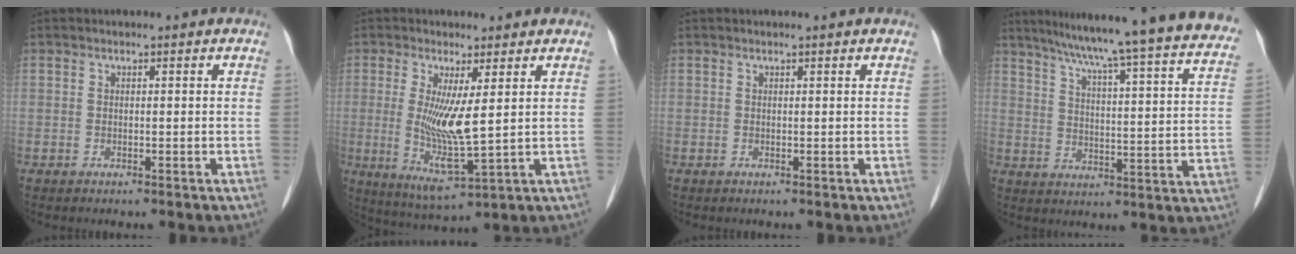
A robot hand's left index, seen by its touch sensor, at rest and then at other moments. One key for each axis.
{"total": 8.2, "fx": 0.9, "fy": 0.9, "fz": 8.1, "tx": -0.166, "ty": -0.027, "tz": 0.023}
{"total": 0.8, "fx": 0.8, "fy": 0.0, "fz": 0.3, "tx": -0.010, "ty": 0.004, "tz": 0.010}
{"total": 27.9, "fx": 24.6, "fy": 0.9, "fz": 13.2, "tx": -0.199, "ty": -0.051, "tz": 0.303}